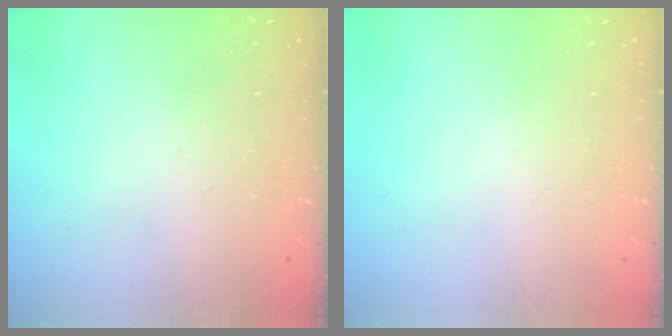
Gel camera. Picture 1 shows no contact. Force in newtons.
{"total": 0.0}